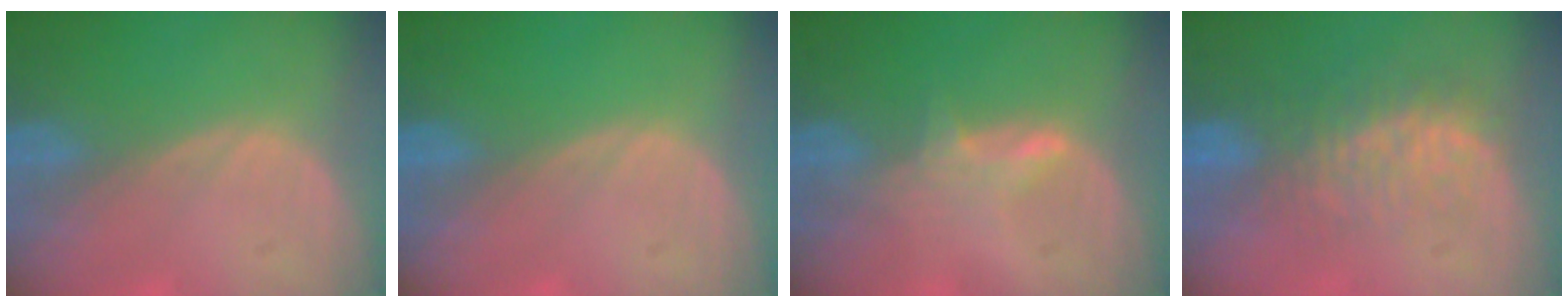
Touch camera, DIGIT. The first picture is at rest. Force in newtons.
{"total": 0.0}
{"total": 2.9, "press": 2.9, "slide": 0.4}
{"total": 7.8, "press": 7.5, "slide": 2.1}